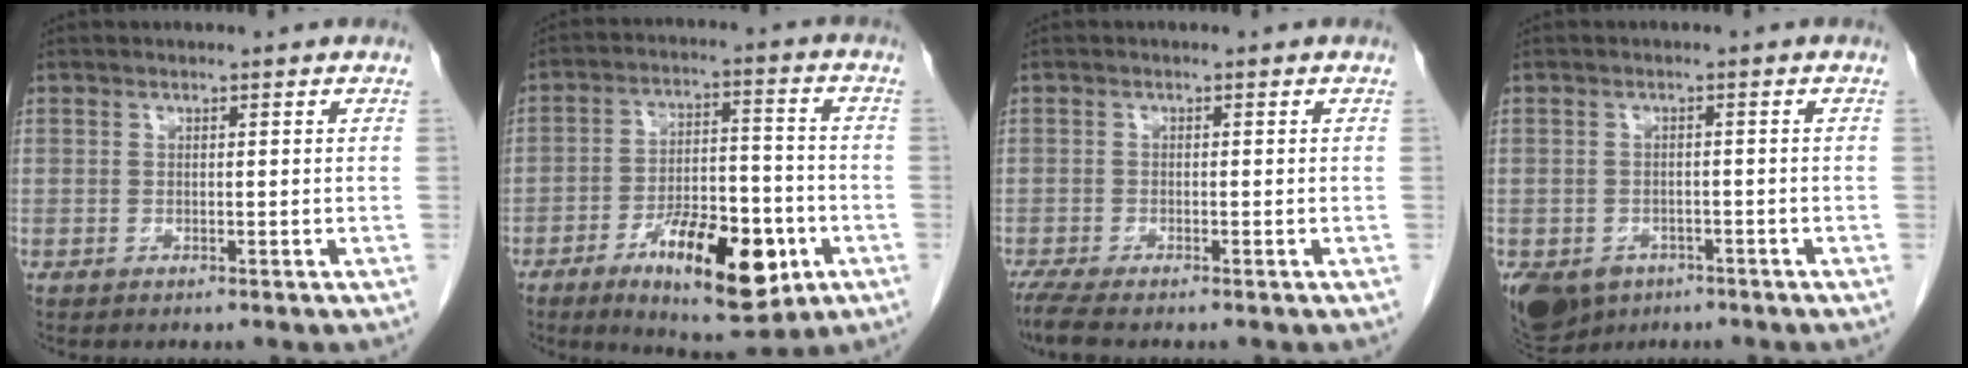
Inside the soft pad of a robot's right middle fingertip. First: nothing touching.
{"total": 15.1, "force": [-6.7, 5.0, 12.6], "torque": [-0.199, -0.001, -0.096]}
{"total": 3.5, "force": [-2.8, 0.4, 2.1], "torque": [-0.048, -0.013, -0.050]}
{"total": 11.5, "force": [-6.3, 8.6, 4.5], "torque": [-0.124, -0.011, -0.083]}